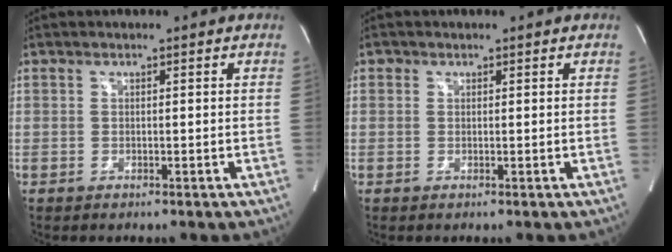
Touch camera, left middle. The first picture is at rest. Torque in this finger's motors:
{"motor_torque": [0.04, 0.04, -0.15, -0.01]}